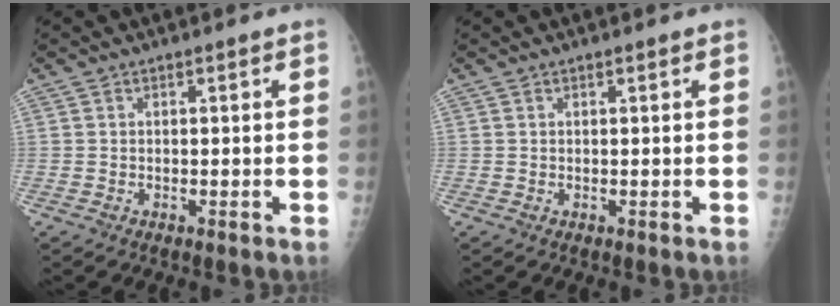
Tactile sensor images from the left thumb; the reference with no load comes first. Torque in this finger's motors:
{"motor_torque": [-0.01, 0.00, -0.07, -0.03, 0.00]}